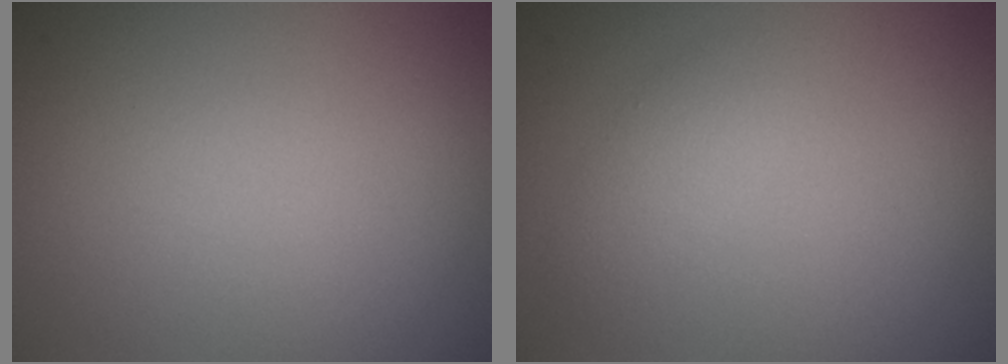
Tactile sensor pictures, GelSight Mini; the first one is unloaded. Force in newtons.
{"total": 1.7, "press": 1.7, "slide": 0.0}